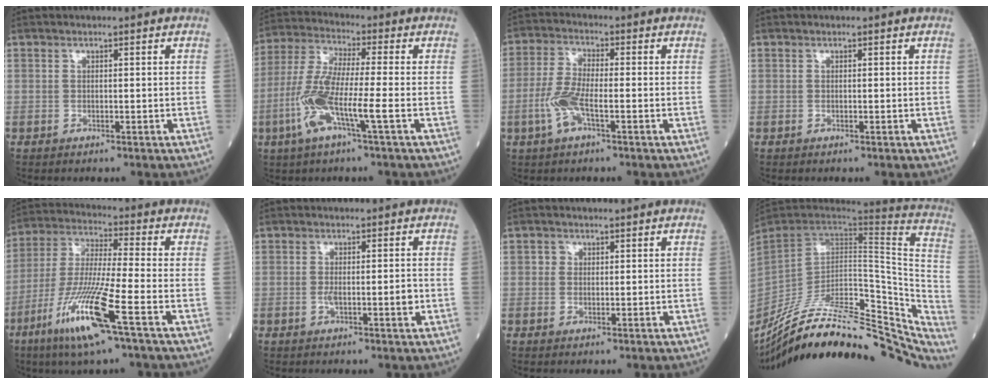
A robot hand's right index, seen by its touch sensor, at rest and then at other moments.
{"total": 10.6, "force": [-3.4, 0.5, 10.0], "torque": [-0.221, -0.002, -0.075]}
{"total": 6.4, "force": [-2.2, 1.7, 5.8], "torque": [-0.135, 0.001, -0.048]}
{"total": 0.0}
{"total": 14.3, "force": [-6.9, -0.2, 12.5], "torque": [-0.263, -0.027, -0.134]}
{"total": 3.1, "force": [-0.7, 0.6, 2.9], "torque": [-0.050, 0.000, -0.010]}
{"total": 1.2, "force": [0.3, 1.1, 0.3], "torque": [0.000, 0.001, 0.002]}
{"total": 37.5, "force": [-30.4, 10.2, 19.4], "torque": [-0.270, -0.044, -0.430]}